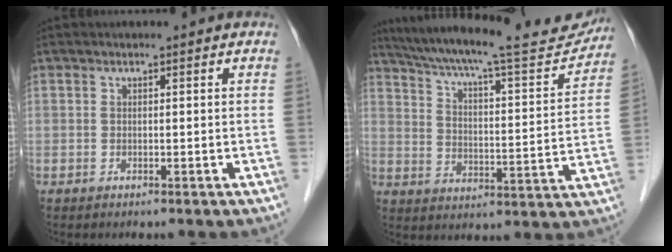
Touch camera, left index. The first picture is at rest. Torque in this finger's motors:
{"motor_torque": [0.96, -1.17, 0.38, 0.09]}